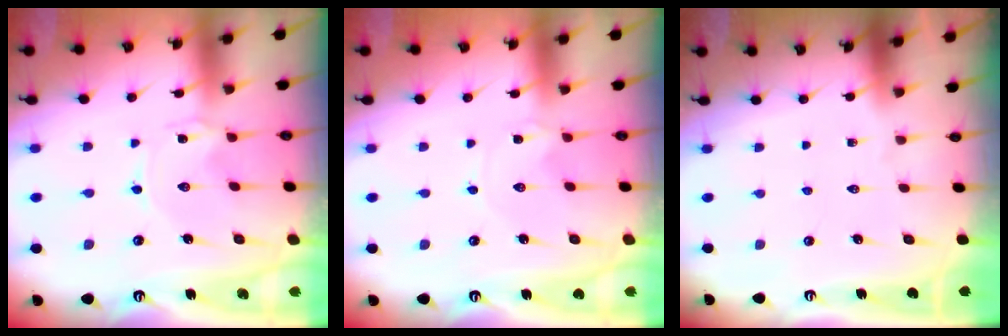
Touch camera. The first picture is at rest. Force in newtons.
{"total": 0.0}
{"total": 0.0}